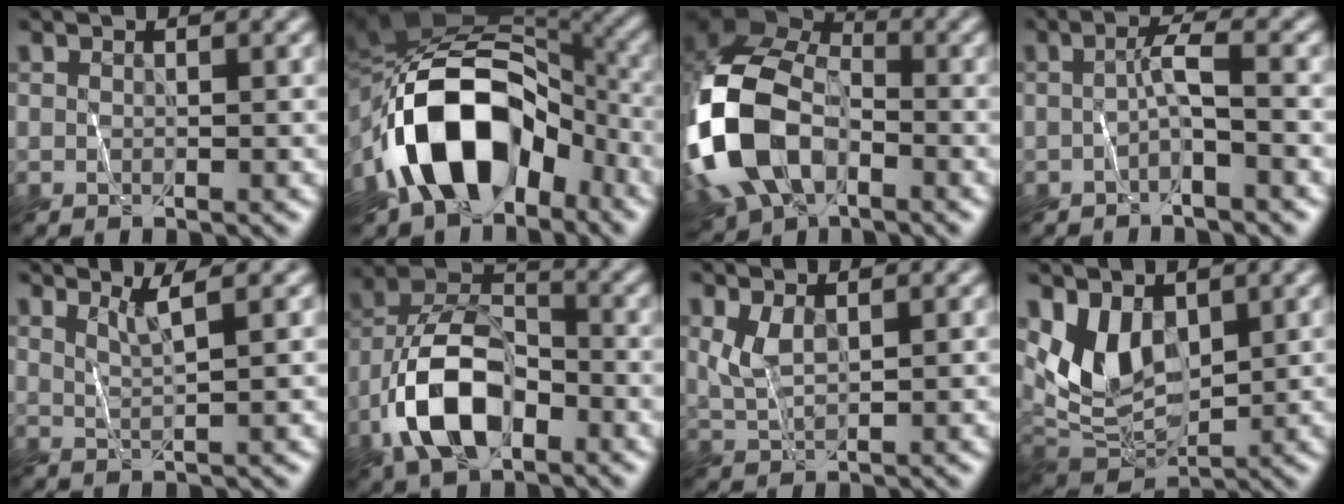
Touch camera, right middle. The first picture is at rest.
{"total": 13.8, "force": [-6.1, 8.4, 9.1], "torque": [-0.136, 0.020, -0.115]}
{"total": 14.4, "force": [-4.3, 9.1, 10.3], "torque": [-0.247, -0.011, -0.079]}
{"total": 1.8, "force": [-0.9, 0.1, 1.5], "torque": [-0.029, 0.011, -0.012]}
{"total": 1.6, "force": [1.0, 0.2, 1.2], "torque": [-0.016, -0.001, 0.030]}
{"total": 8.8, "force": [-4.1, 4.7, 6.2], "torque": [-0.122, 0.017, -0.077]}
{"total": 2.0, "force": [0.7, 1.1, 1.6], "torque": [-0.042, 0.002, 0.029]}
{"total": 6.2, "force": [1.9, 4.0, 4.4], "torque": [-0.092, -0.016, 0.044]}